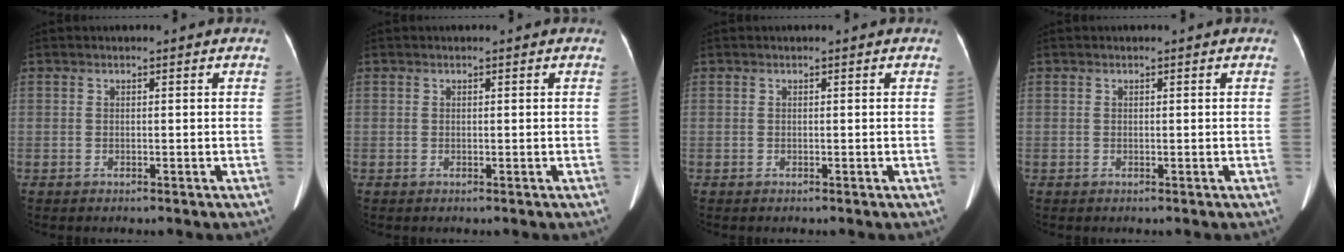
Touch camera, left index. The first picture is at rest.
{"total": 0.0}
{"total": 0.0}
{"total": 0.0}